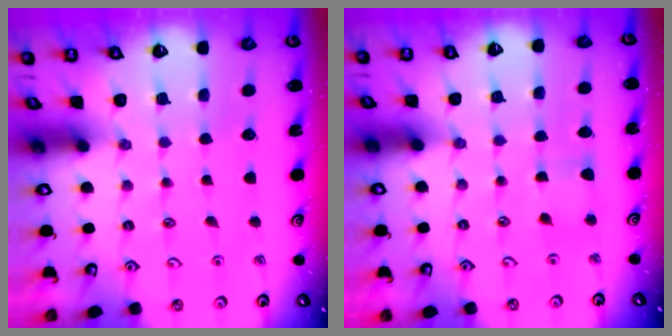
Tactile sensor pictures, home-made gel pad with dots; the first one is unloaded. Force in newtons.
{"total": 3.6, "press": 3.5, "slide": 0.4}